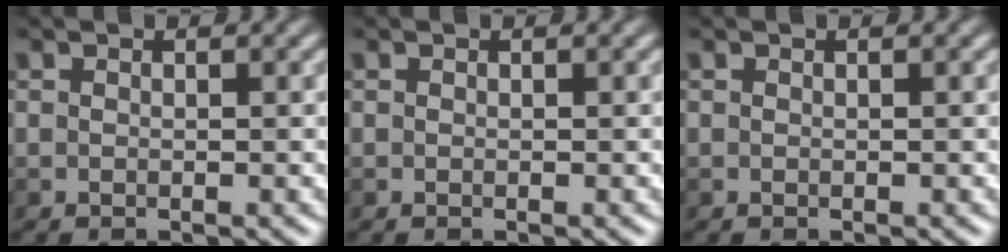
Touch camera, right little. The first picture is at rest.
{"total": 0.0}
{"total": 0.0}